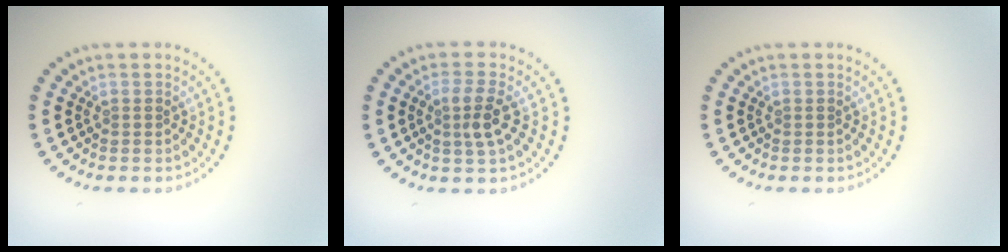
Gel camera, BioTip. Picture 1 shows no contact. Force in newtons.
{"total": 2.6, "press": 2.4, "slide": 1.1}
{"total": 0.0}